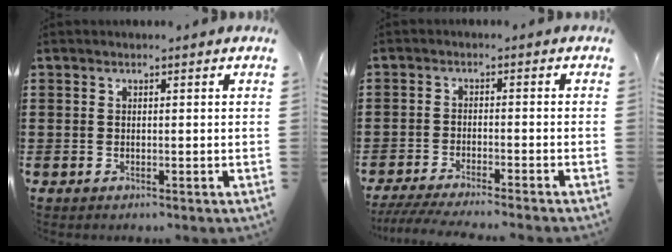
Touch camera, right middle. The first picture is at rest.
{"total": 3.7, "force": [-3.4, -0.3, 1.3], "torque": [-0.036, -0.013, -0.070]}